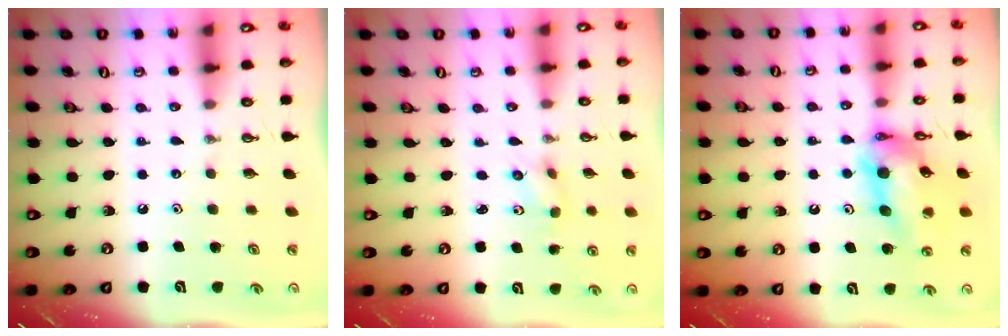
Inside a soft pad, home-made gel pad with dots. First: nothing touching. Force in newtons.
{"total": 2.3, "press": 2.0, "slide": 1.1}
{"total": 15.1, "press": 15.0, "slide": 1.4}